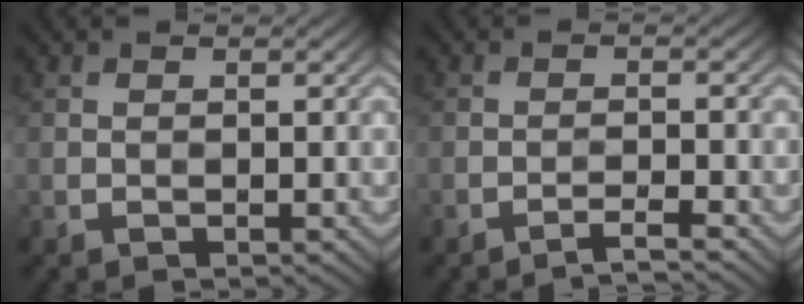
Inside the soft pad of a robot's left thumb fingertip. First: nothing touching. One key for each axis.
{"total": 2.6, "fx": -2.1, "fy": 0.1, "fz": 1.6, "tx": -0.020, "ty": 0.008, "tz": -0.045}